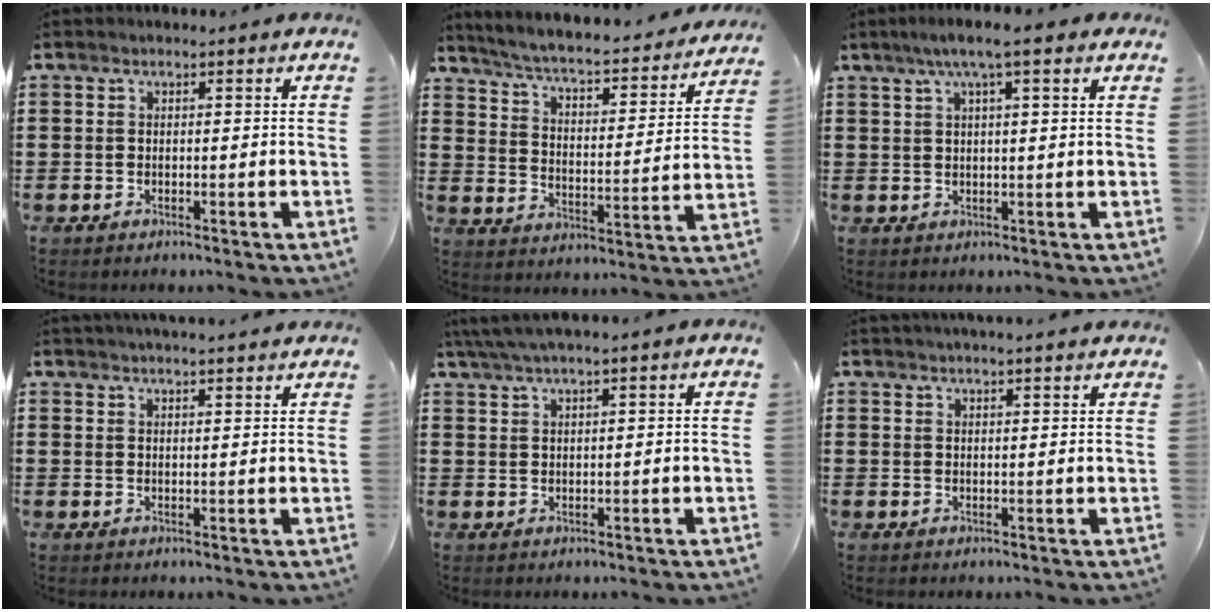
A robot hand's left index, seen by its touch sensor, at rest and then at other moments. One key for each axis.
{"total": 4.5, "fx": 4.1, "fy": -0.1, "fz": 1.8, "tx": -0.057, "ty": -0.039, "tz": 0.061}
{"total": 5.1, "fx": 3.0, "fy": 0.3, "fz": 4.1, "tx": -0.085, "ty": 0.008, "tz": 0.051}
{"total": 2.4, "fx": 2.4, "fy": -0.2, "fz": 0.3, "tx": -0.012, "ty": -0.005, "tz": 0.045}
{"total": 3.0, "fx": 2.5, "fy": -0.1, "fz": 1.7, "tx": -0.039, "ty": 0.001, "tz": 0.046}
{"total": 2.1, "fx": 2.1, "fy": -0.3, "fz": 0.3, "tx": -0.012, "ty": -0.003, "tz": 0.039}